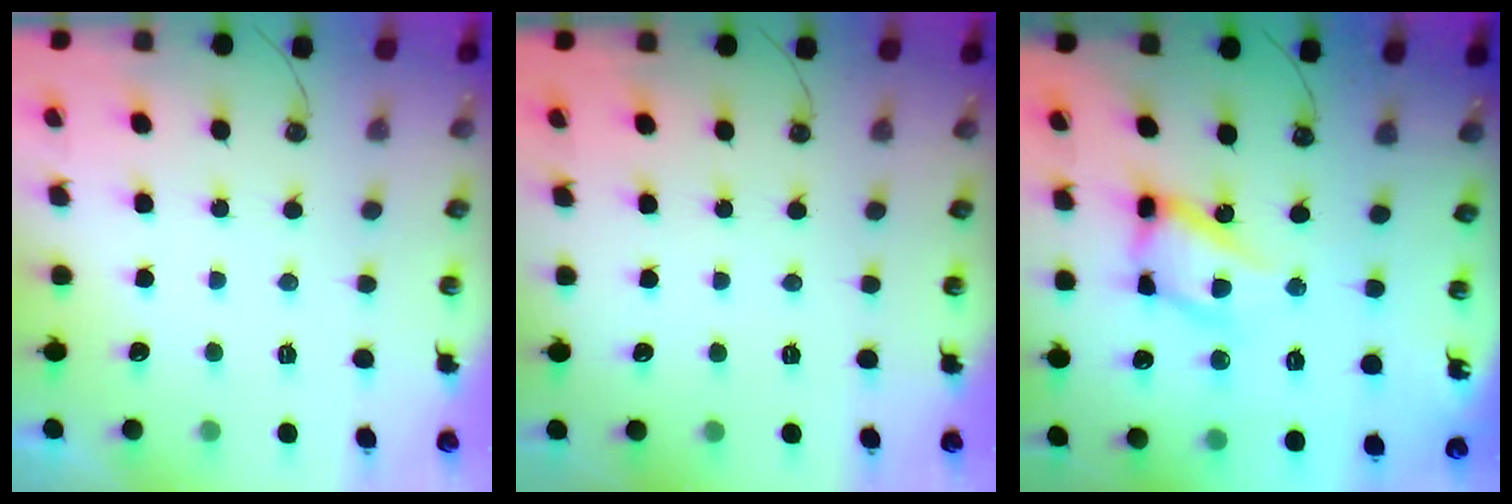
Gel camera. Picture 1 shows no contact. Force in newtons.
{"total": 0.0}
{"total": 16.1, "press": 16.0, "slide": 1.4}